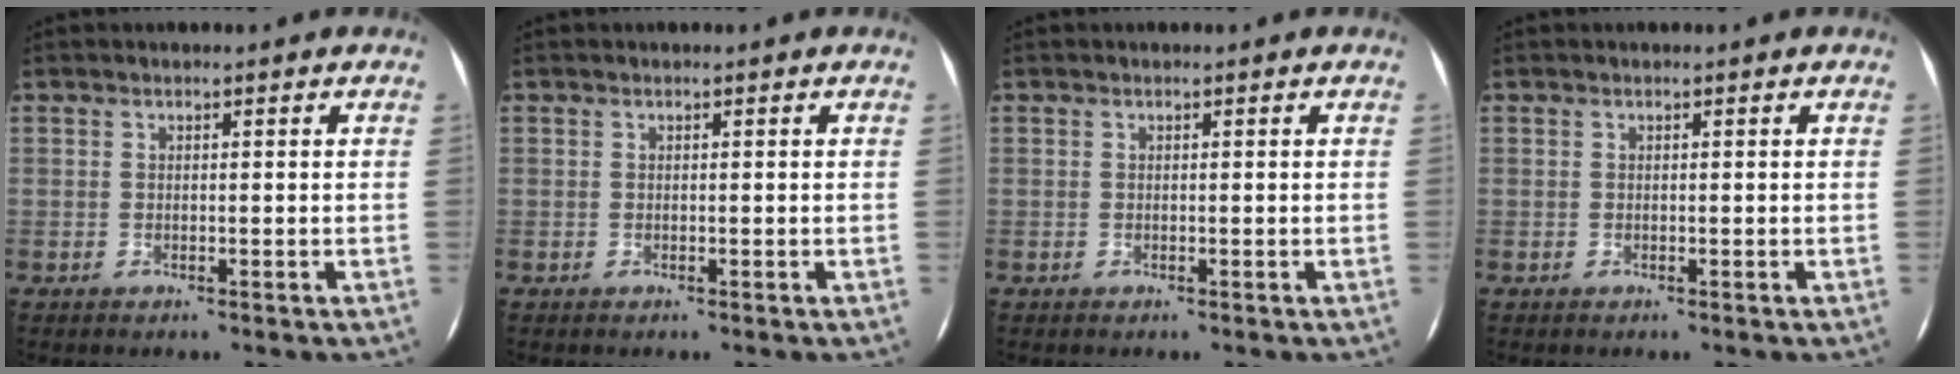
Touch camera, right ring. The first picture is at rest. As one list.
[{"total": 0.0}, {"total": 0.0}, {"total": 0.0}]